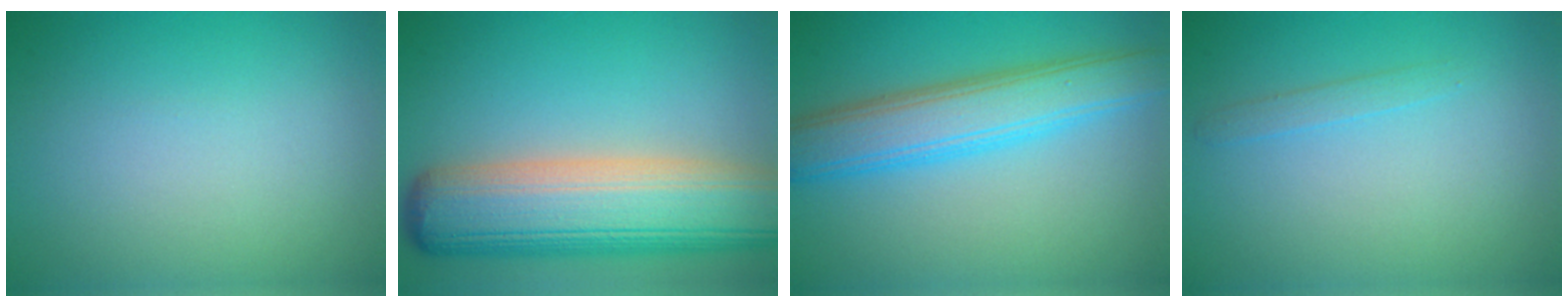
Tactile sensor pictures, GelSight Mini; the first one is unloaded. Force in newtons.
{"total": 11.9, "press": 11.8, "slide": 0.8}
{"total": 6.1, "press": 6.1, "slide": 0.1}
{"total": 1.0, "press": 1.0, "slide": 0.0}